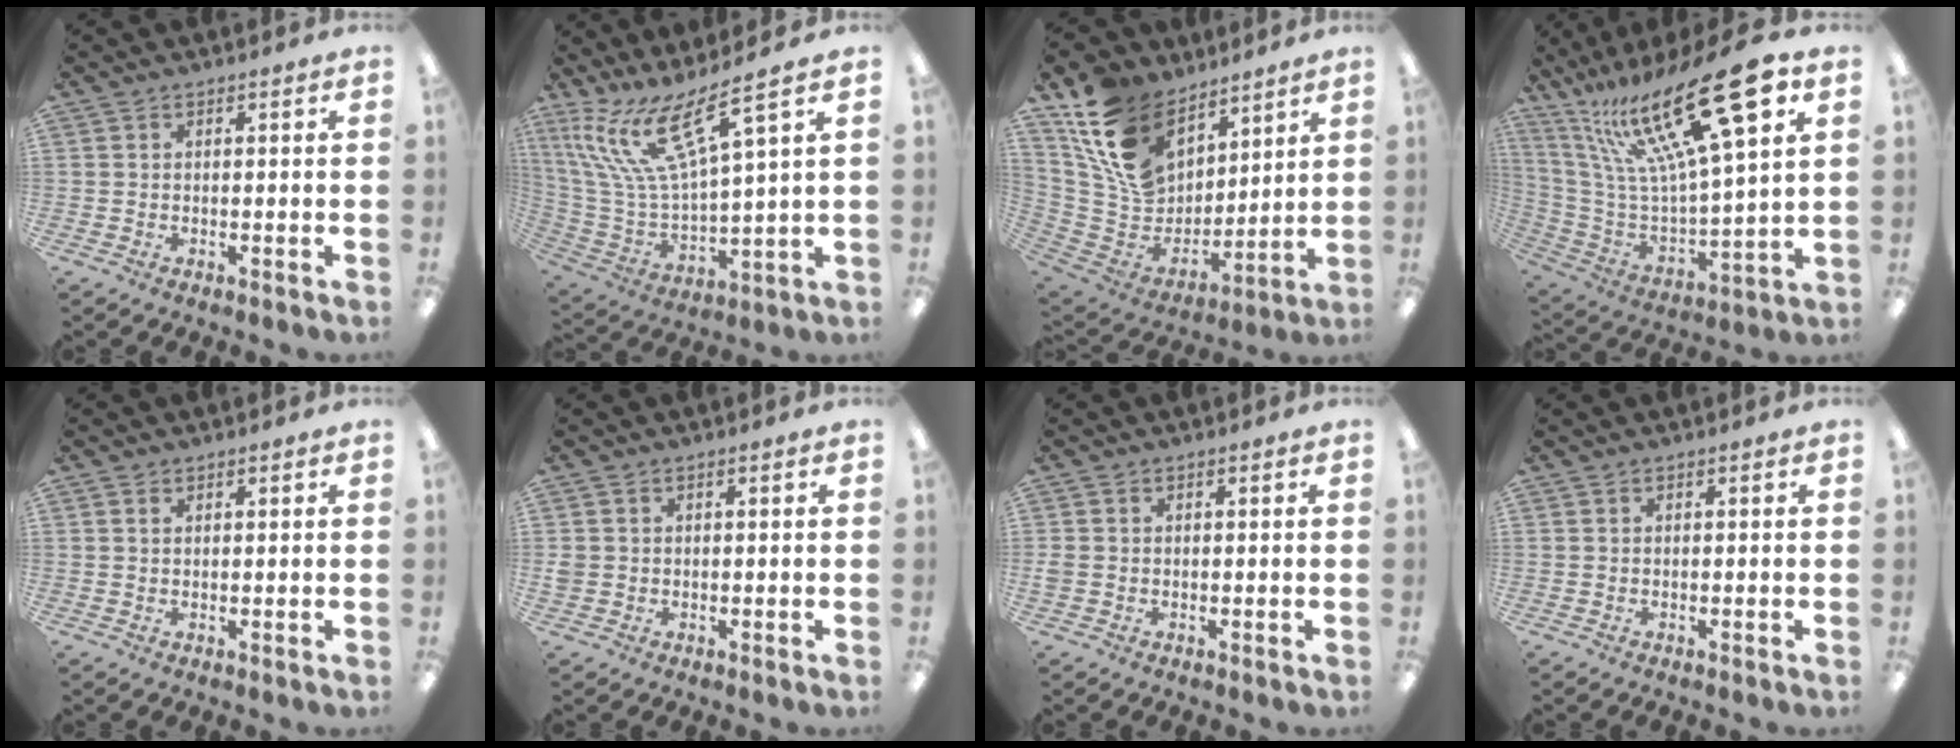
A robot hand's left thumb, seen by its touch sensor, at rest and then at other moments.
{"total": 18.3, "force": [11.2, 5.0, 13.6], "torque": [-0.301, -0.068, 0.188]}
{"total": 18.0, "force": [11.6, 11.2, 8.1], "torque": [-0.180, -0.052, 0.227]}
{"total": 28.4, "force": [16.9, 7.6, 21.6], "torque": [-0.402, -0.104, 0.272]}
{"total": 1.0, "force": [0.6, 0.5, 0.6], "torque": [-0.013, 0.001, 0.011]}
{"total": 1.5, "force": [0.0, 1.4, 0.4], "torque": [-0.007, 0.004, -0.002]}
{"total": 1.1, "force": [-0.2, 0.9, 0.6], "torque": [-0.012, 0.004, -0.004]}
{"total": 0.0}